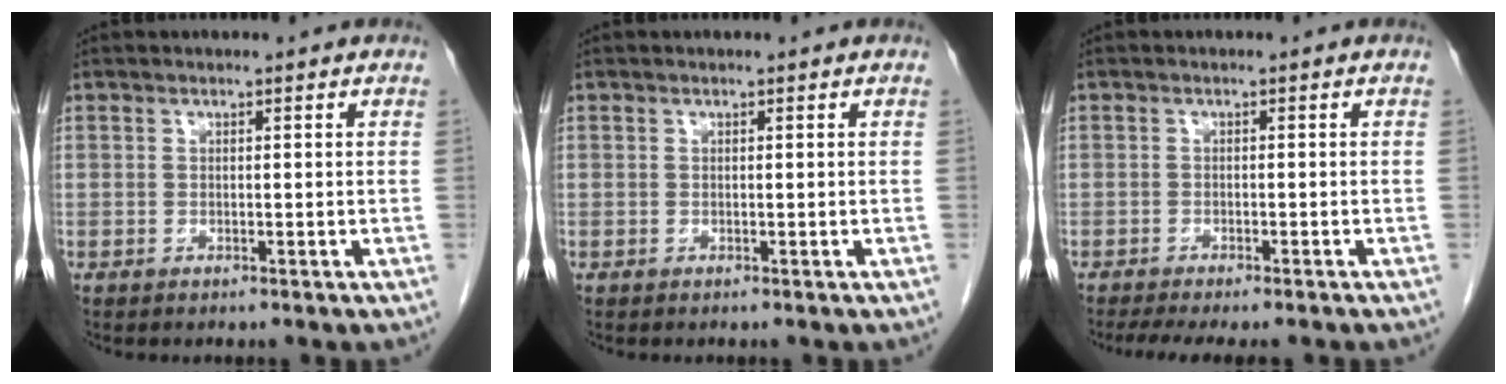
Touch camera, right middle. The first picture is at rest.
{"total": 0.0}
{"total": 8.2, "force": [-6.9, 1.4, 4.4], "torque": [-0.059, -0.009, -0.099]}